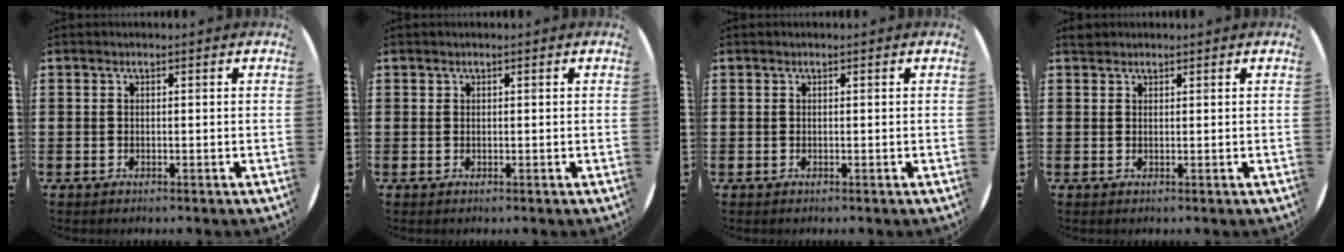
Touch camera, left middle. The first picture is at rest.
{"total": 0.0}
{"total": 0.0}
{"total": 1.0, "force": [0.9, 0.4, 0.0], "torque": [-0.001, 0.003, 0.017]}